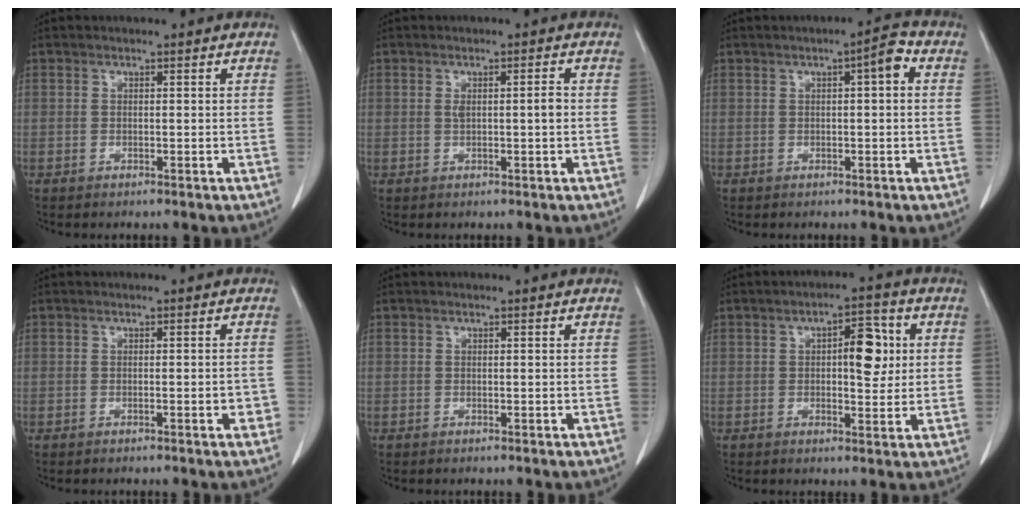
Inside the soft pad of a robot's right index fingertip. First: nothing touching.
{"total": 2.5, "force": [0.2, 0.4, 2.4], "torque": [-0.043, 0.005, 0.006]}
{"total": 3.4, "force": [0.8, 0.6, 3.2], "torque": [-0.042, 0.010, 0.008]}
{"total": 1.7, "force": [-0.6, 0.4, 1.5], "torque": [-0.016, 0.003, -0.006]}
{"total": 0.0}
{"total": 6.7, "force": [1.2, 2.6, 6.1], "torque": [-0.085, 0.010, 0.017]}